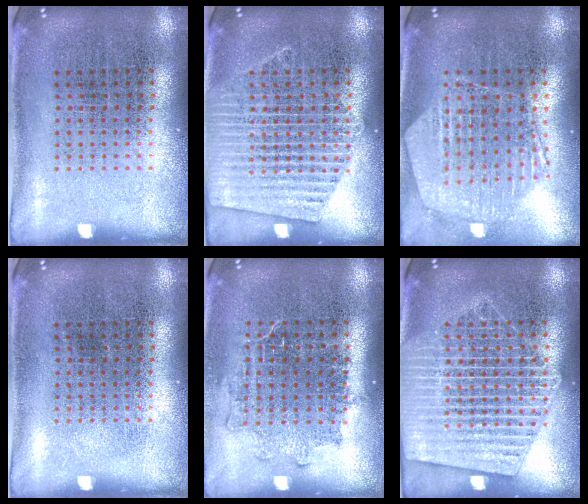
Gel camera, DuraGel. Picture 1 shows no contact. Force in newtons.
{"total": 2.9, "press": 2.9, "slide": 0.3}
{"total": 1.3, "press": 1.2, "slide": 0.3}
{"total": 0.0}
{"total": 1.2, "press": 1.1, "slide": 0.6}
{"total": 2.7, "press": 2.7, "slide": 0.4}